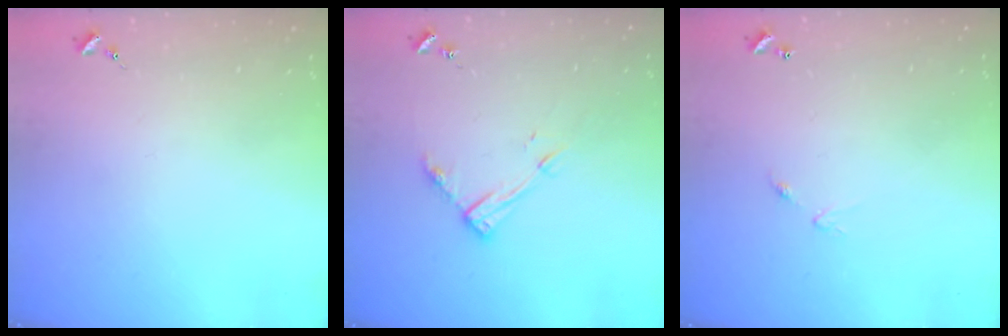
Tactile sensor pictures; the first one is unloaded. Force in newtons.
{"total": 11.0, "press": 11.0, "slide": 0.8}
{"total": 5.0, "press": 5.0, "slide": 0.5}